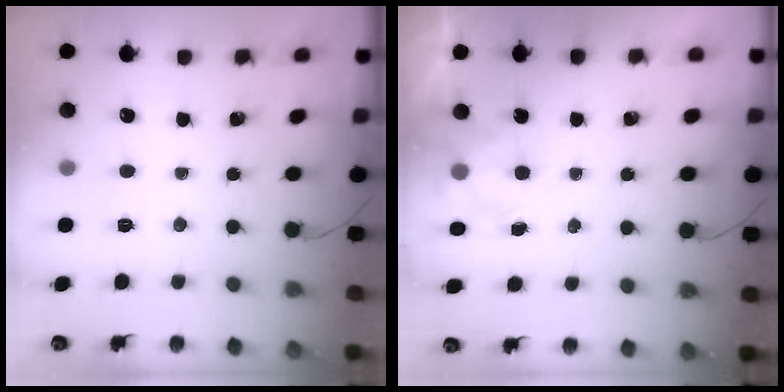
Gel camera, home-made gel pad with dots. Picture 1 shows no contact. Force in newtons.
{"total": 3.2, "press": 2.8, "slide": 1.4}